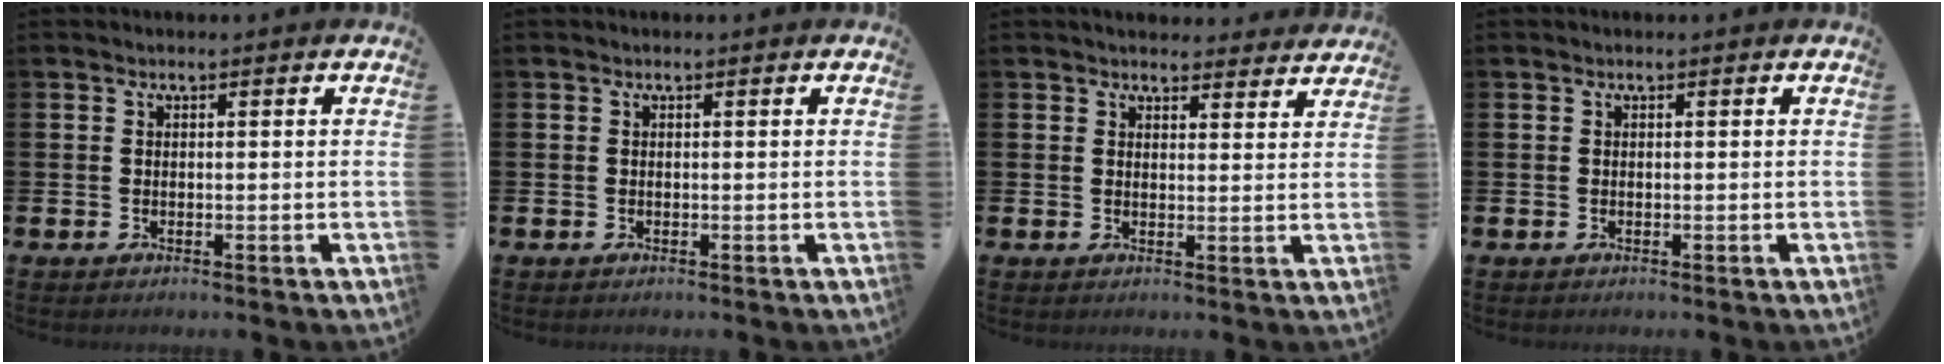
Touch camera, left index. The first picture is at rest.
{"total": 0.0}
{"total": 3.5, "force": [3.4, 0.8, 0.1], "torque": [0.003, -0.020, 0.060]}
{"total": 0.0}